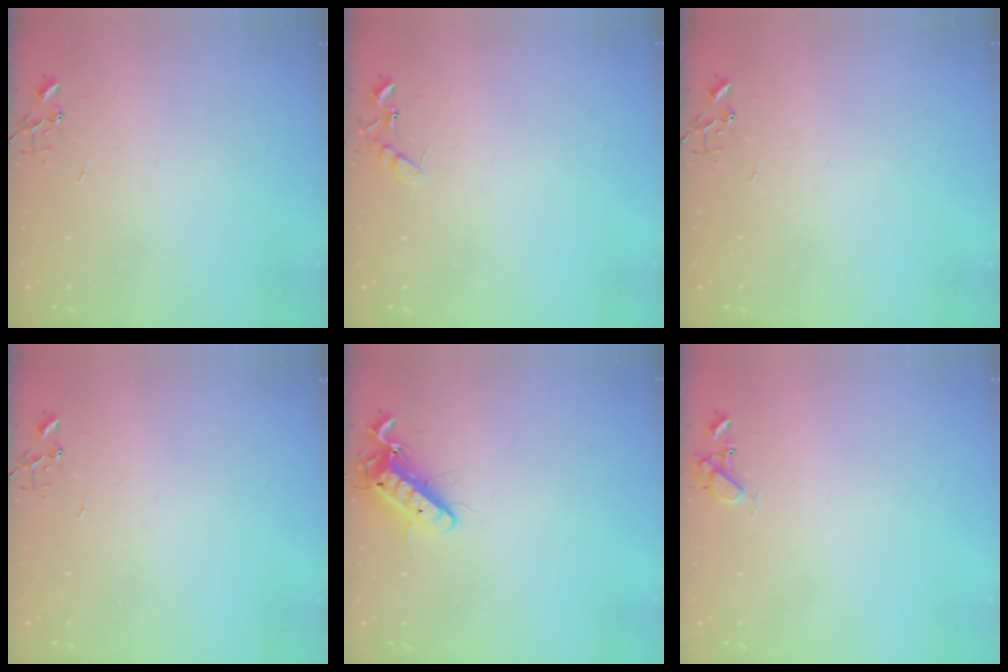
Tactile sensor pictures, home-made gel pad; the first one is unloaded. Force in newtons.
{"total": 7.6, "press": 7.6, "slide": 0.7}
{"total": 0.0}
{"total": 0.0}
{"total": 13.1, "press": 12.9, "slide": 2.2}
{"total": 8.6, "press": 8.6, "slide": 0.7}